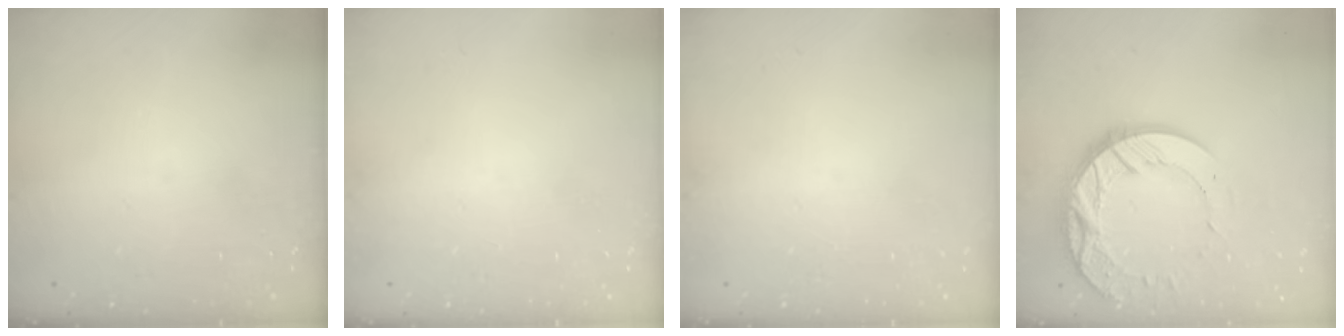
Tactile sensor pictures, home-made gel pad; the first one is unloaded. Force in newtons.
{"total": 0.0}
{"total": 0.0}
{"total": 16.6, "press": 16.5, "slide": 1.3}